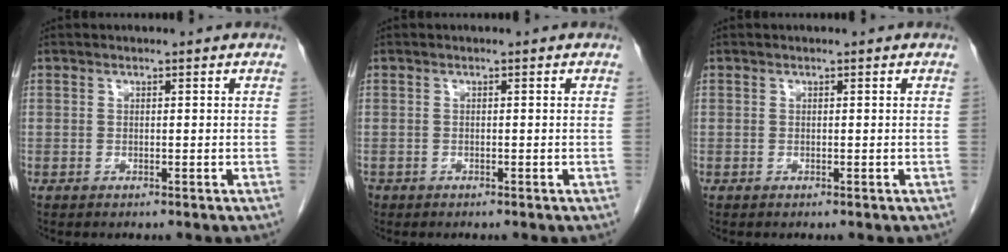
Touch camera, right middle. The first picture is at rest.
{"total": 0.9, "force": [-0.6, 0.6, 0.2], "torque": [-0.009, 0.002, -0.009]}
{"total": 0.0}